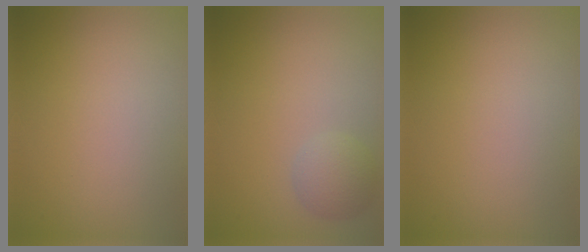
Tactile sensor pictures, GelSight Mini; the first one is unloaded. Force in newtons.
{"total": 2.1, "press": 2.1, "slide": 0.1}
{"total": 0.0}